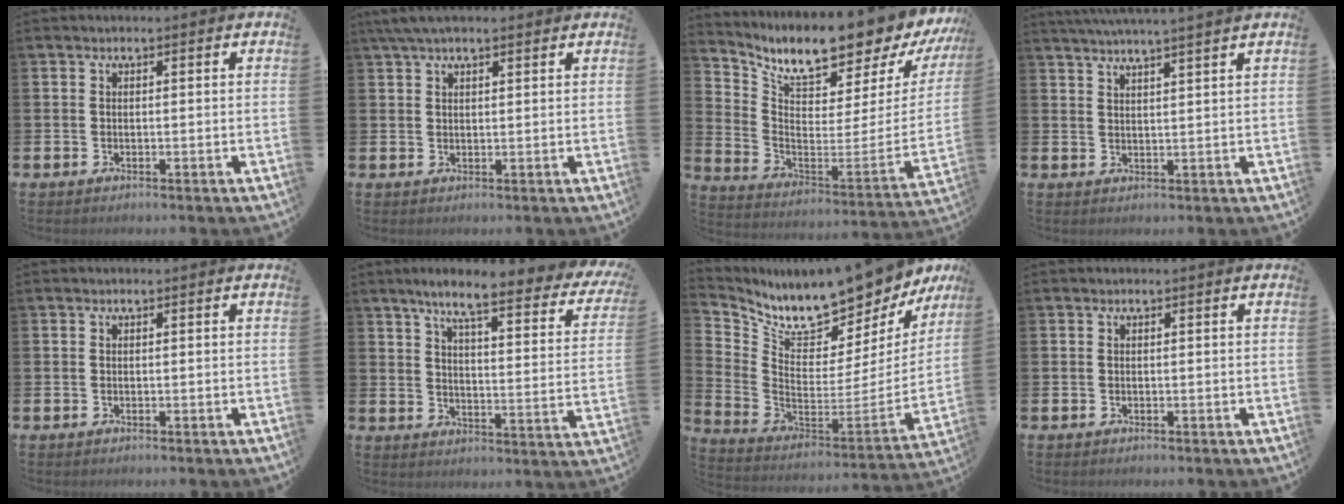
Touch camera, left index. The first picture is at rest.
{"total": 3.8, "force": [3.0, 1.0, 2.0], "torque": [-0.039, -0.003, 0.054]}
{"total": 8.4, "force": [7.7, 1.4, 3.0], "torque": [-0.076, -0.086, 0.120]}
{"total": 3.4, "force": [3.2, -1.0, 0.4], "torque": [-0.015, -0.014, 0.058]}
{"total": 0.0}
{"total": 7.6, "force": [6.0, 1.1, 4.5], "torque": [-0.088, -0.052, 0.089]}
{"total": 10.8, "force": [10.2, 2.0, 2.9], "torque": [-0.084, -0.091, 0.170]}
{"total": 0.0}